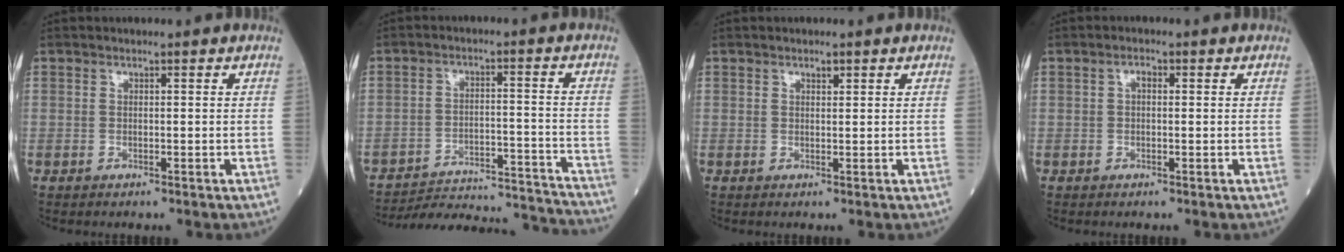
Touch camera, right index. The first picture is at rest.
{"total": 19.0, "force": [-18.7, 0.6, 2.9], "torque": [-0.047, 0.003, -0.255]}
{"total": 0.9, "force": [0.6, 0.3, 0.6], "torque": [-0.011, -0.003, 0.009]}
{"total": 1.2, "force": [0.2, 0.6, 1.1], "torque": [-0.019, 0.004, 0.001]}